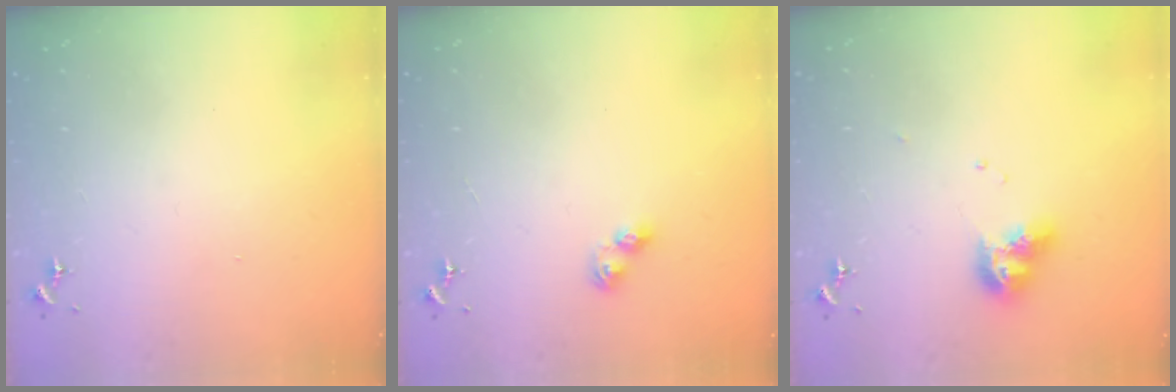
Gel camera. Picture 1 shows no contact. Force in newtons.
{"total": 6.6, "press": 6.6, "slide": 0.7}
{"total": 9.7, "press": 9.6, "slide": 1.1}